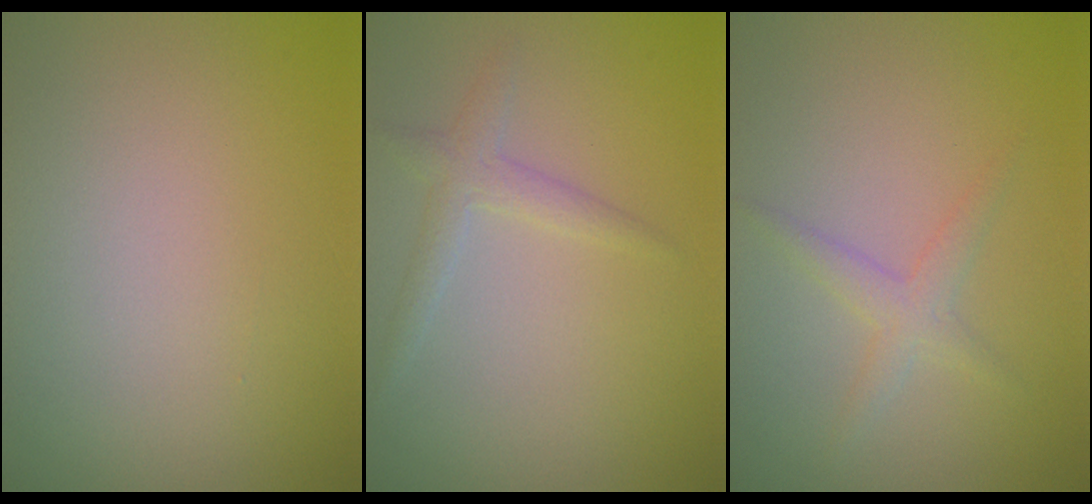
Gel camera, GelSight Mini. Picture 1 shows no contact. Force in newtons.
{"total": 1.8, "press": 1.8, "slide": 0.1}
{"total": 1.8, "press": 1.8, "slide": 0.1}